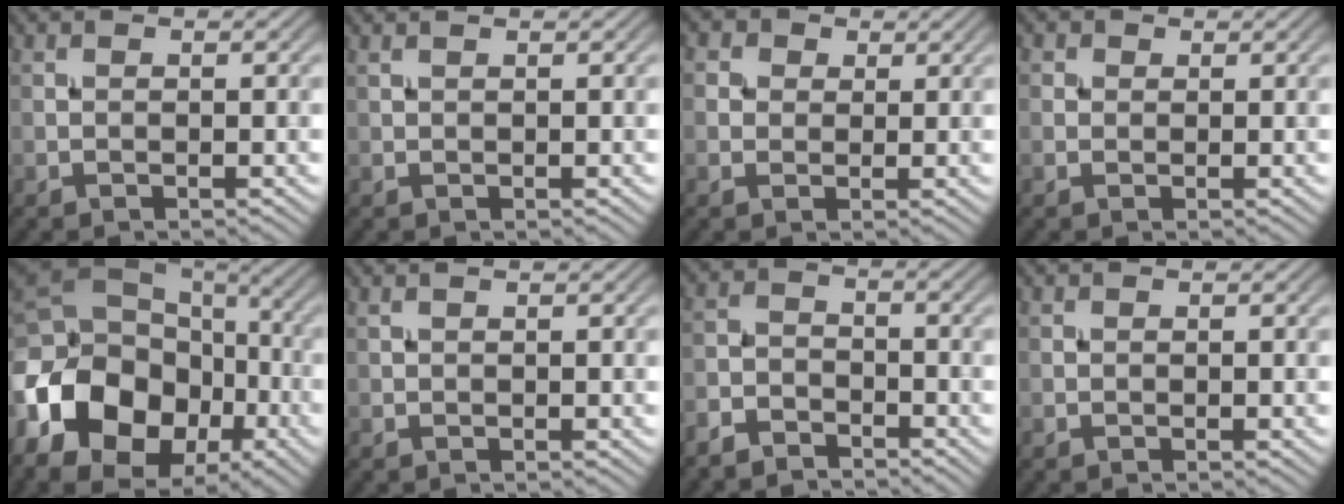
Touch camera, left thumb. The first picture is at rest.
{"total": 0.7, "force": [0.6, 0.1, 0.3], "torque": [-0.010, 0.006, 0.013]}
{"total": 3.4, "force": [1.4, 2.8, 1.3], "torque": [-0.043, 0.000, 0.017]}
{"total": 1.4, "force": [0.6, 1.1, 0.4], "torque": [-0.005, 0.001, 0.005]}
{"total": 17.3, "force": [-5.9, 11.7, 11.3], "torque": [-0.249, -0.023, -0.113]}
{"total": 0.6, "force": [0.5, 0.1, 0.4], "torque": [-0.010, 0.007, 0.010]}
{"total": 4.8, "force": [-4.2, 1.9, 1.3], "torque": [-0.024, -0.004, -0.093]}
{"total": 0.0}